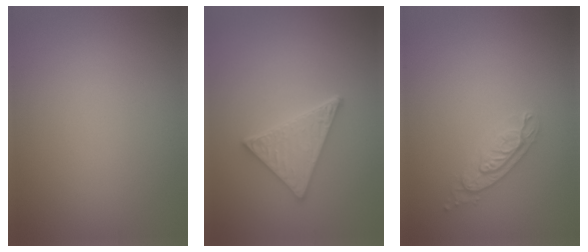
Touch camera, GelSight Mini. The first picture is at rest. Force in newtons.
{"total": 4.3, "press": 3.6, "slide": 2.3}
{"total": 2.1, "press": 2.1, "slide": 0.5}